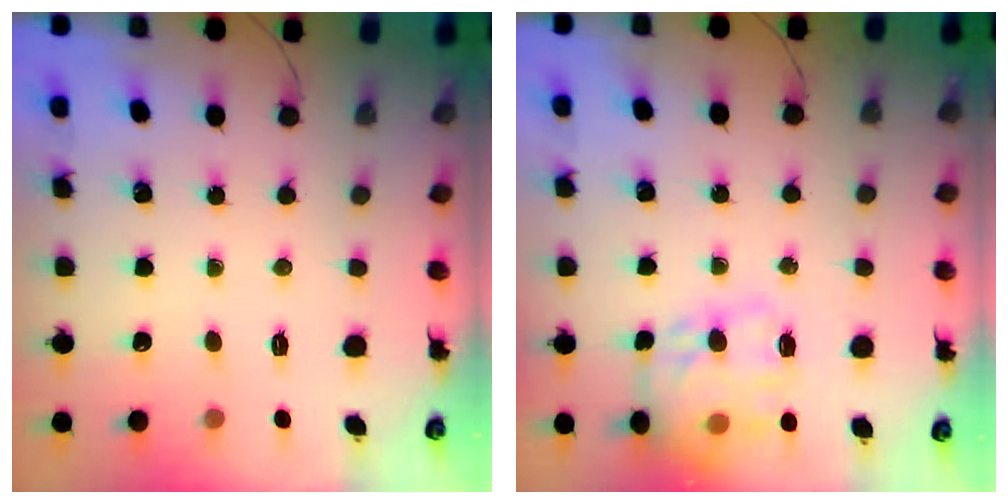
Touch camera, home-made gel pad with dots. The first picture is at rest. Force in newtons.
{"total": 15.0, "press": 14.9, "slide": 1.8}